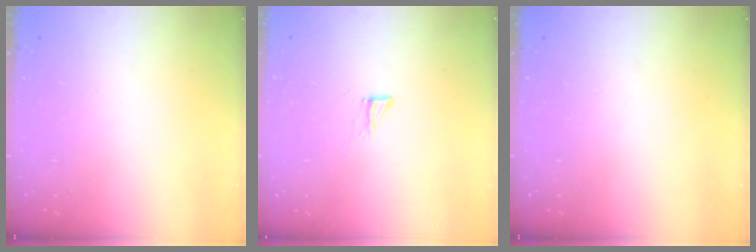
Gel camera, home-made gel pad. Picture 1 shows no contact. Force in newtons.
{"total": 4.2, "press": 4.2, "slide": 0.2}
{"total": 0.0}